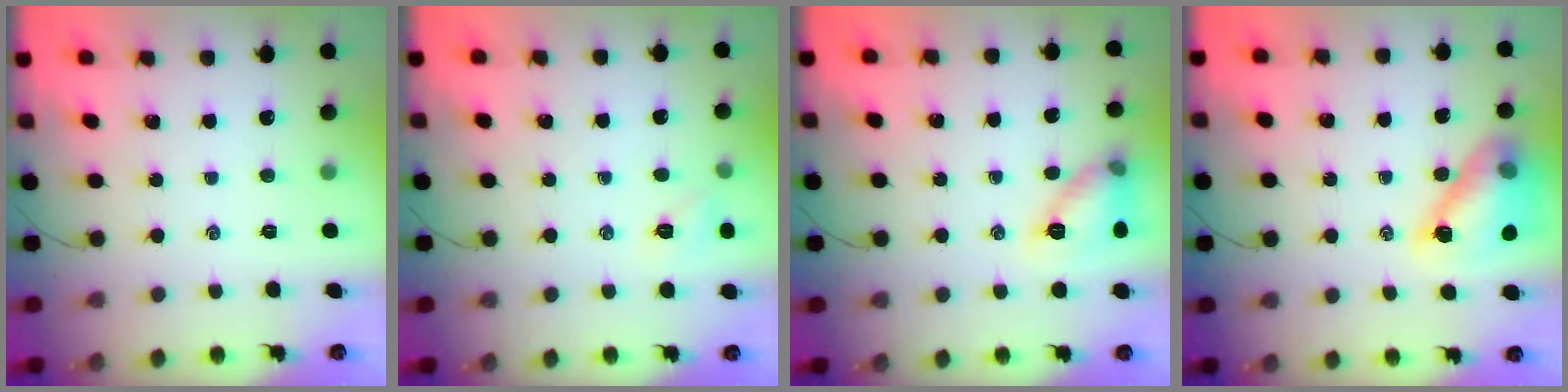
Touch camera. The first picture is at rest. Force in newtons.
{"total": 5.5, "press": 5.3, "slide": 1.4}
{"total": 11.5, "press": 11.5, "slide": 0.6}
{"total": 13.3, "press": 12.8, "slide": 3.8}